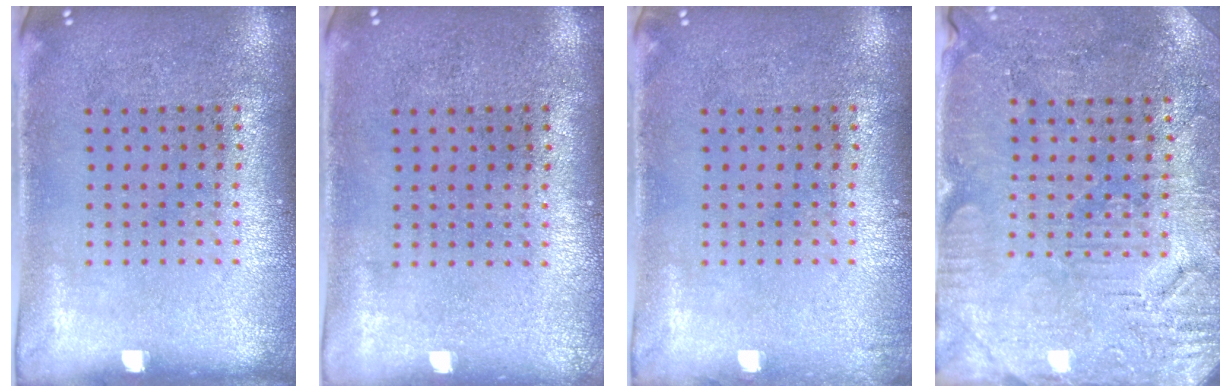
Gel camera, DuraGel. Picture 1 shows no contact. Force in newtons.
{"total": 0.0}
{"total": 0.6, "press": 0.6, "slide": 0.1}
{"total": 3.0, "press": 2.9, "slide": 0.6}